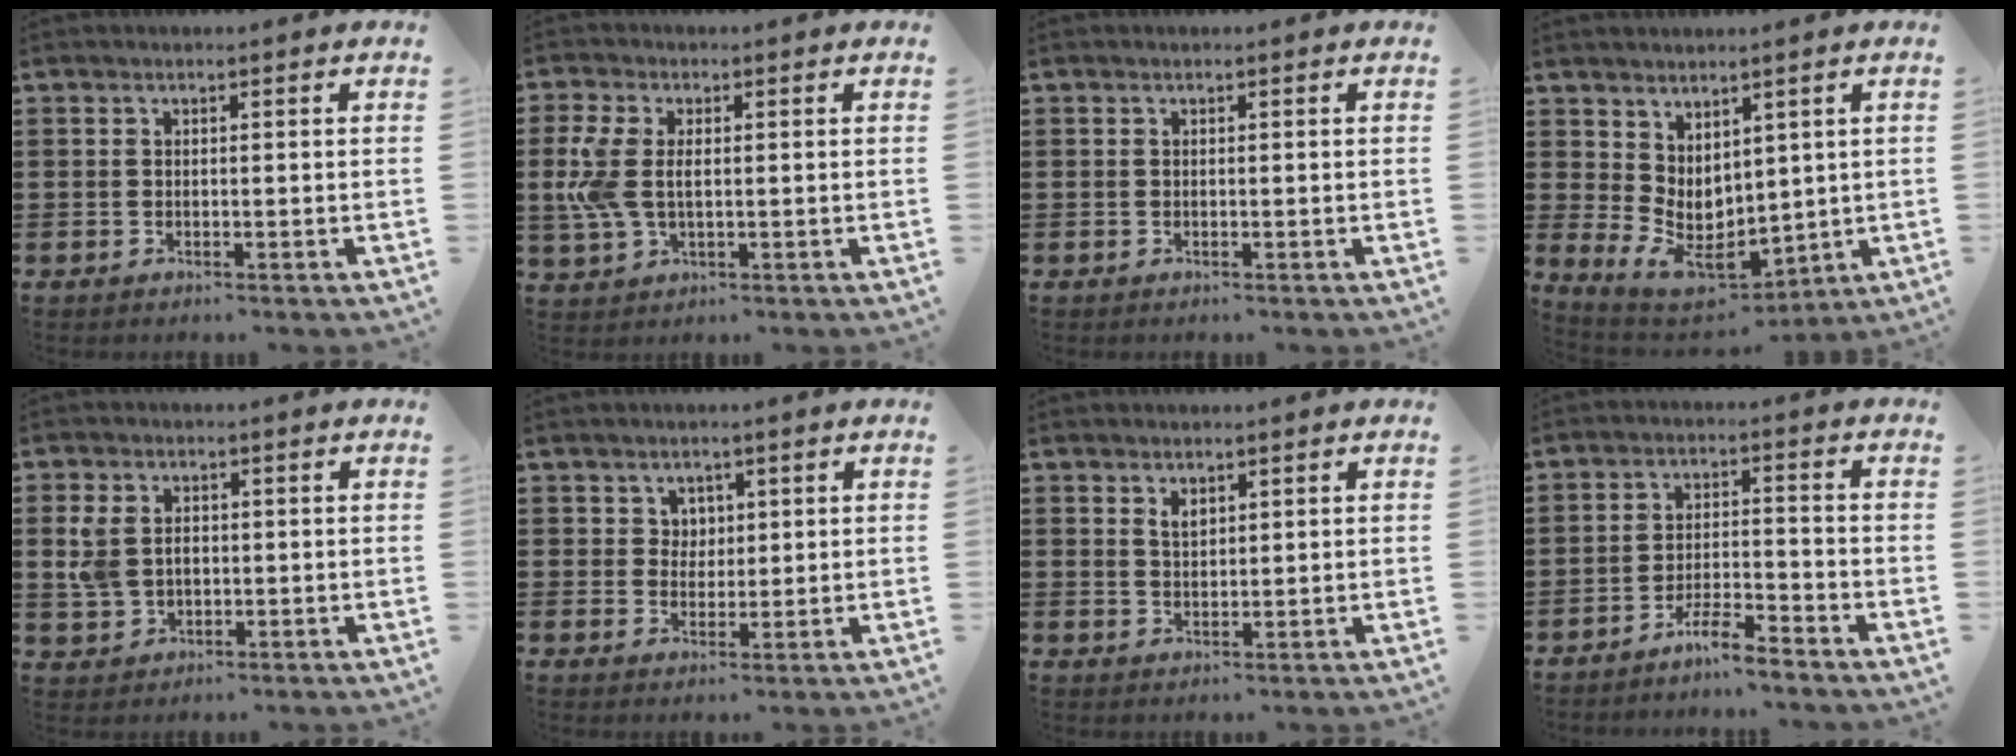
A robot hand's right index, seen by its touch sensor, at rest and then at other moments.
{"total": 6.3, "force": [0.4, 3.6, 5.2], "torque": [-0.137, -0.001, -0.002]}
{"total": 0.0}
{"total": 6.2, "force": [1.7, 4.5, 3.9], "torque": [-0.088, -0.014, 0.040]}
{"total": 4.5, "force": [0.5, 3.5, 2.8], "torque": [-0.079, 0.007, 0.003]}
{"total": 2.8, "force": [1.3, 2.4, 0.6], "torque": [-0.014, 0.007, 0.020]}
{"total": 1.9, "force": [1.3, 1.1, 0.9], "torque": [-0.021, 0.003, 0.024]}
{"total": 4.6, "force": [-4.3, 0.2, 1.8], "torque": [-0.047, 0.001, -0.086]}